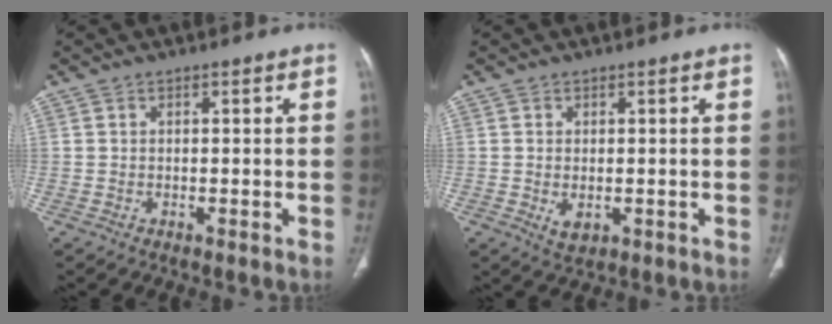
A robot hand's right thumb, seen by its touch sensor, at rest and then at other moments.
{"total": 2.8, "force": [-0.5, 1.8, 2.1], "torque": [-0.036, -0.006, 0.001]}